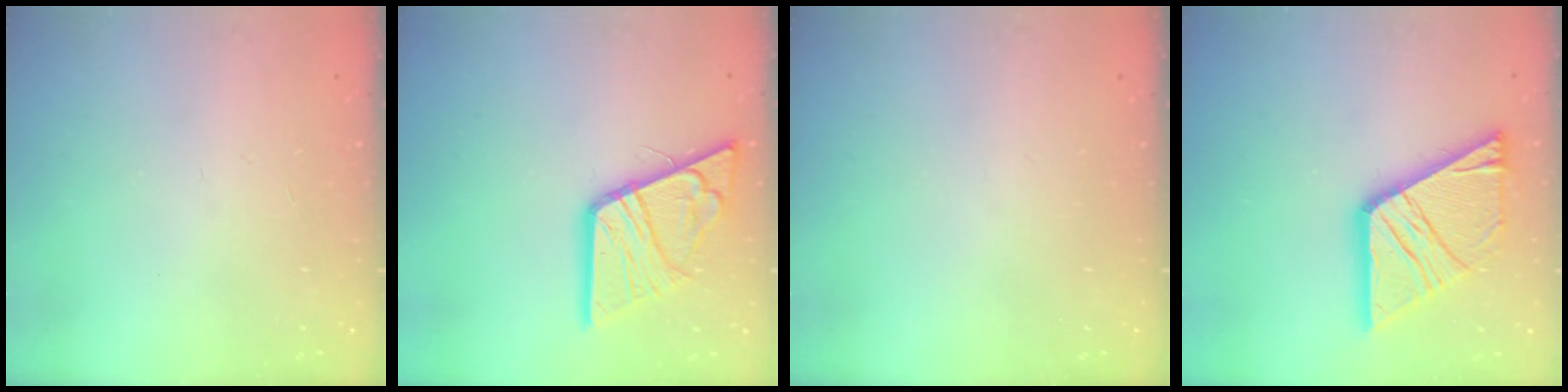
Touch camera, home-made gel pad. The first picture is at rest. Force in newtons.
{"total": 18.3, "press": 18.2, "slide": 2.0}
{"total": 0.0}
{"total": 19.0, "press": 19.0, "slide": 1.6}